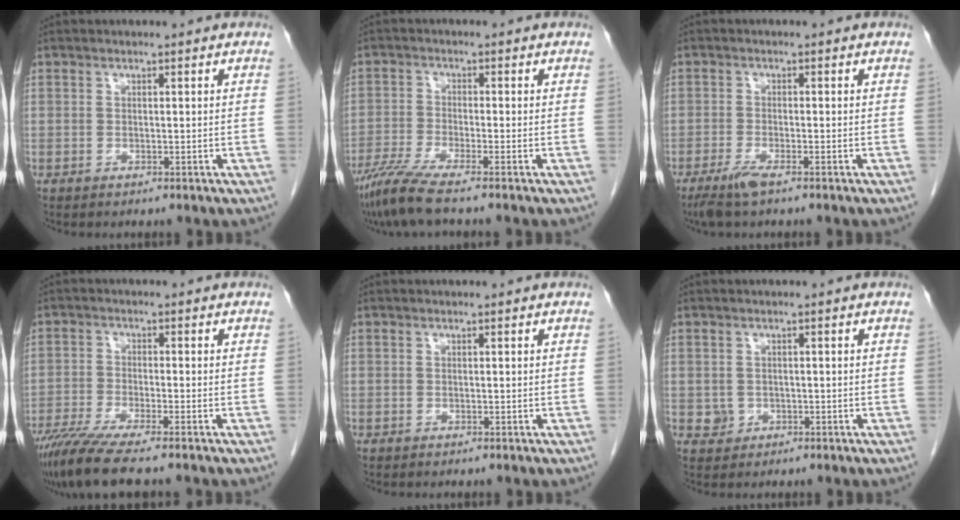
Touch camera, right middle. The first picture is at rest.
{"total": 6.4, "force": [-5.2, -0.8, 3.8], "torque": [-0.073, -0.023, -0.100]}
{"total": 3.2, "force": [-2.3, 0.2, 2.3], "torque": [-0.054, -0.008, -0.046]}
{"total": 8.6, "force": [-6.9, -0.2, 5.1], "torque": [-0.085, -0.025, -0.119]}
{"total": 0.0}
{"total": 1.7, "force": [-0.3, 1.6, 0.4], "torque": [-0.004, 0.004, 0.001]}